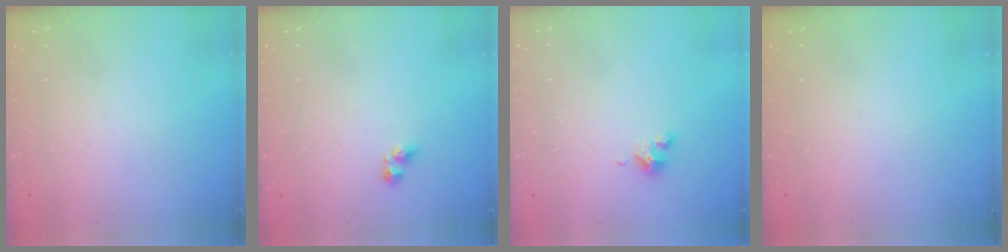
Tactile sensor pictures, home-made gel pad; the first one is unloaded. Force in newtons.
{"total": 3.0, "press": 3.0, "slide": 0.4}
{"total": 3.5, "press": 3.5, "slide": 0.3}
{"total": 0.0}